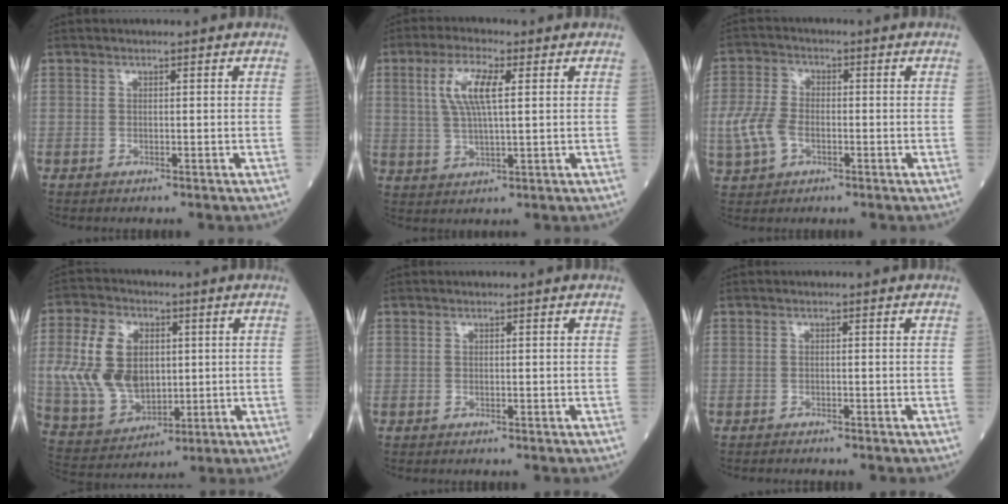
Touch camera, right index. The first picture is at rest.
{"total": 7.2, "force": [2.3, 1.4, 6.7], "torque": [-0.144, 0.008, 0.048]}
{"total": 6.6, "force": [-1.6, 4.3, 4.8], "torque": [-0.128, 0.005, -0.032]}
{"total": 13.2, "force": [1.5, 8.8, 9.7], "torque": [-0.221, 0.016, 0.043]}
{"total": 0.0}
{"total": 1.1, "force": [-1.0, -0.1, 0.4], "torque": [-0.005, 0.001, -0.012]}